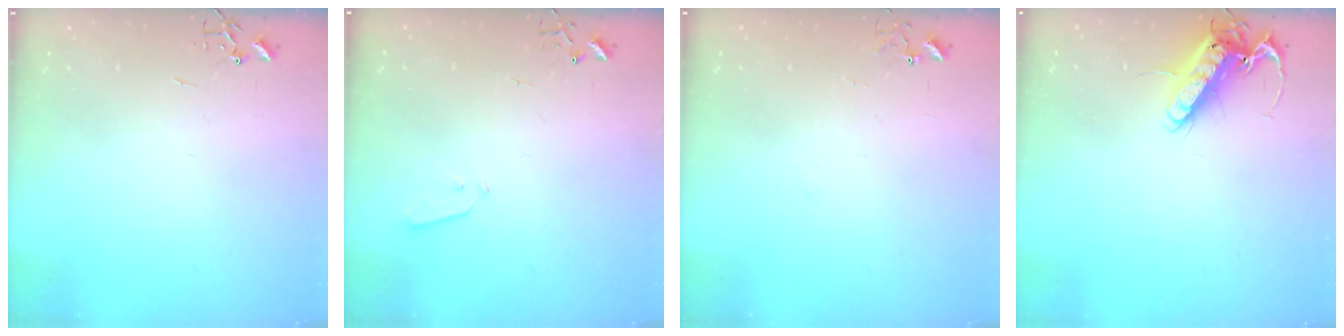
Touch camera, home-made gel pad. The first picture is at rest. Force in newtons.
{"total": 3.4, "press": 3.3, "slide": 0.7}
{"total": 6.8, "press": 6.8, "slide": 0.6}
{"total": 14.4, "press": 14.2, "slide": 2.2}